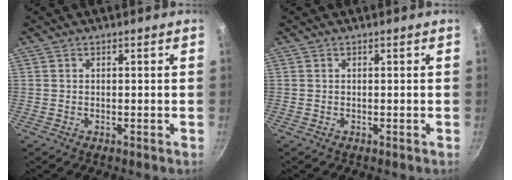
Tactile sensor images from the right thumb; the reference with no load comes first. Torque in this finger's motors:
{"motor_torque": [0.06, 0.10, 0.16, 0.00, -0.03]}